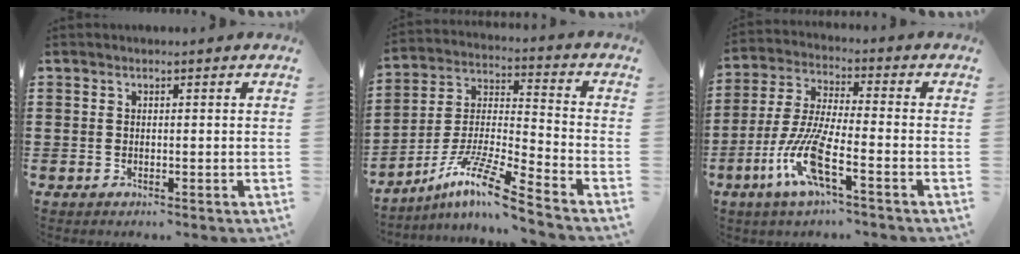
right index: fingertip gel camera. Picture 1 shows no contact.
{"total": 11.2, "force": [-8.8, 0.3, 6.9], "torque": [-0.143, -0.001, -0.180]}
{"total": 10.0, "force": [-4.9, 1.7, 8.6], "torque": [-0.210, -0.018, -0.101]}